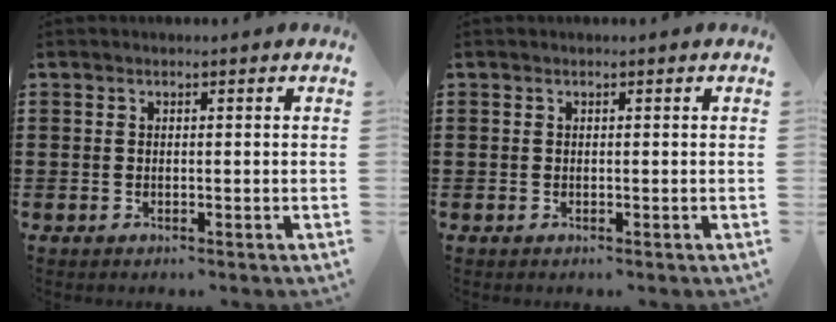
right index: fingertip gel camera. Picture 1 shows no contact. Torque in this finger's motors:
{"motor_torque": [-0.05, 0.10, 0.00, 0.01]}